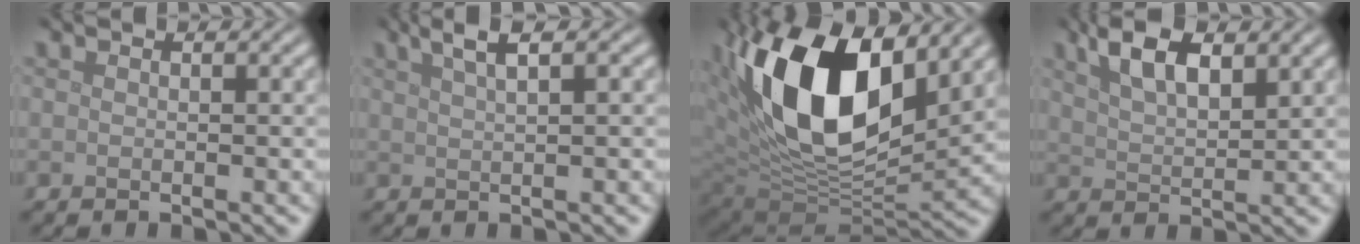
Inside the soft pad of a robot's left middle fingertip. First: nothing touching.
{"total": 3.2, "force": [2.0, 0.8, 2.4], "torque": [-0.023, 0.008, 0.023]}
{"total": 16.5, "force": [5.4, 8.8, 12.9], "torque": [-0.234, 0.002, 0.093]}
{"total": 5.1, "force": [2.9, 2.0, 3.7], "torque": [-0.072, 0.007, 0.053]}